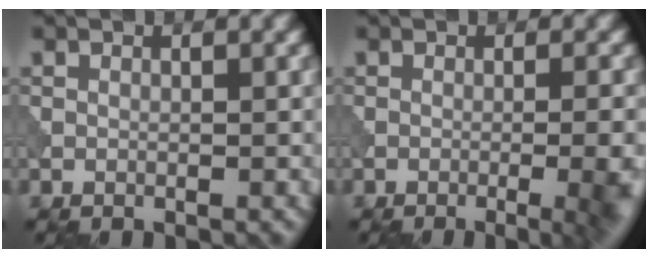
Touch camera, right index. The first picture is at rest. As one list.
[{"total": 7.3, "force": [-1.6, 3.0, 6.5], "torque": [-0.043, 0.009, -0.015]}]